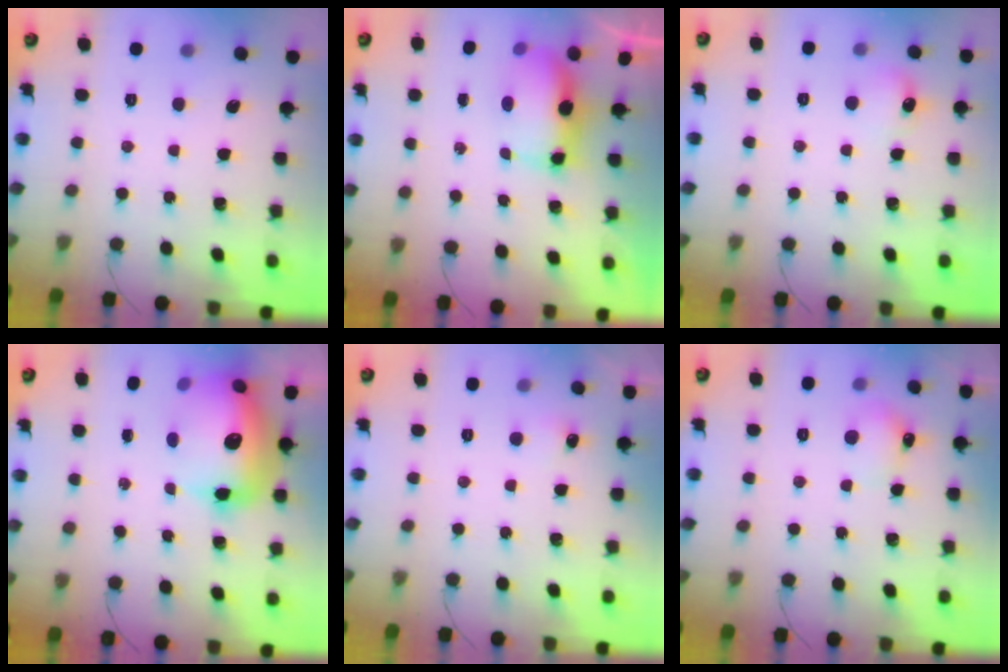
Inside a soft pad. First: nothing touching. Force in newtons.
{"total": 10.3, "press": 8.6, "slide": 5.7}
{"total": 7.4, "press": 7.3, "slide": 1.3}
{"total": 18.3, "press": 17.8, "slide": 4.1}
{"total": 3.7, "press": 3.5, "slide": 0.9}
{"total": 5.8, "press": 5.6, "slide": 1.6}